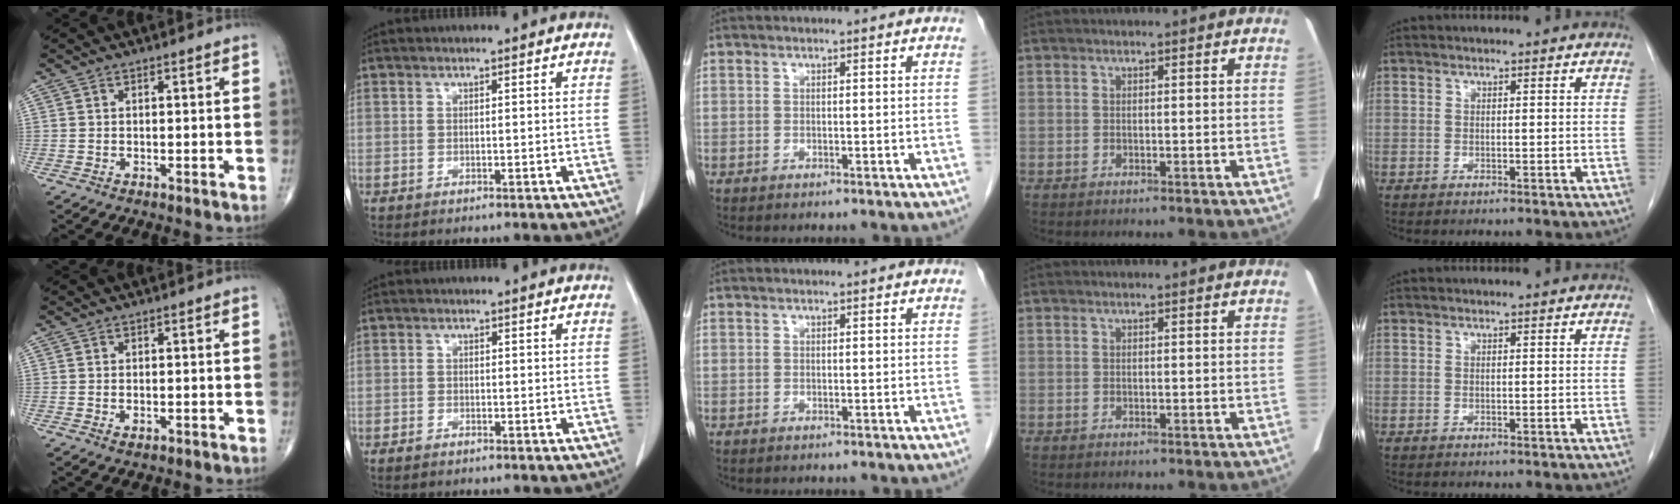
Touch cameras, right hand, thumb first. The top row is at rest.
{"thumb": {"total": 1.3, "force": [-0.4, 0.7, 1.1], "torque": [-0.020, -0.001, -0.004]}, "index": {"total": 1.4, "force": [-0.9, 0.7, 0.8], "torque": [-0.017, 0.000, -0.013]}}